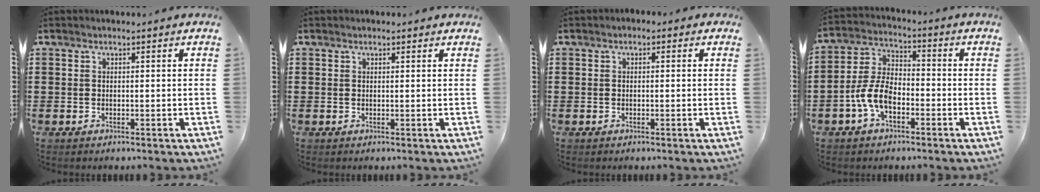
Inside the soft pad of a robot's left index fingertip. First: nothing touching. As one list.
[{"total": 0.7, "force": [0.4, 0.3, 0.4], "torque": [-0.008, 0.004, 0.008]}, {"total": 0.9, "force": [-0.4, 0.6, 0.5], "torque": [-0.010, 0.002, -0.009]}, {"total": 7.2, "force": [-3.4, 3.8, 5.1], "torque": [-0.127, 0.004, -0.072]}]